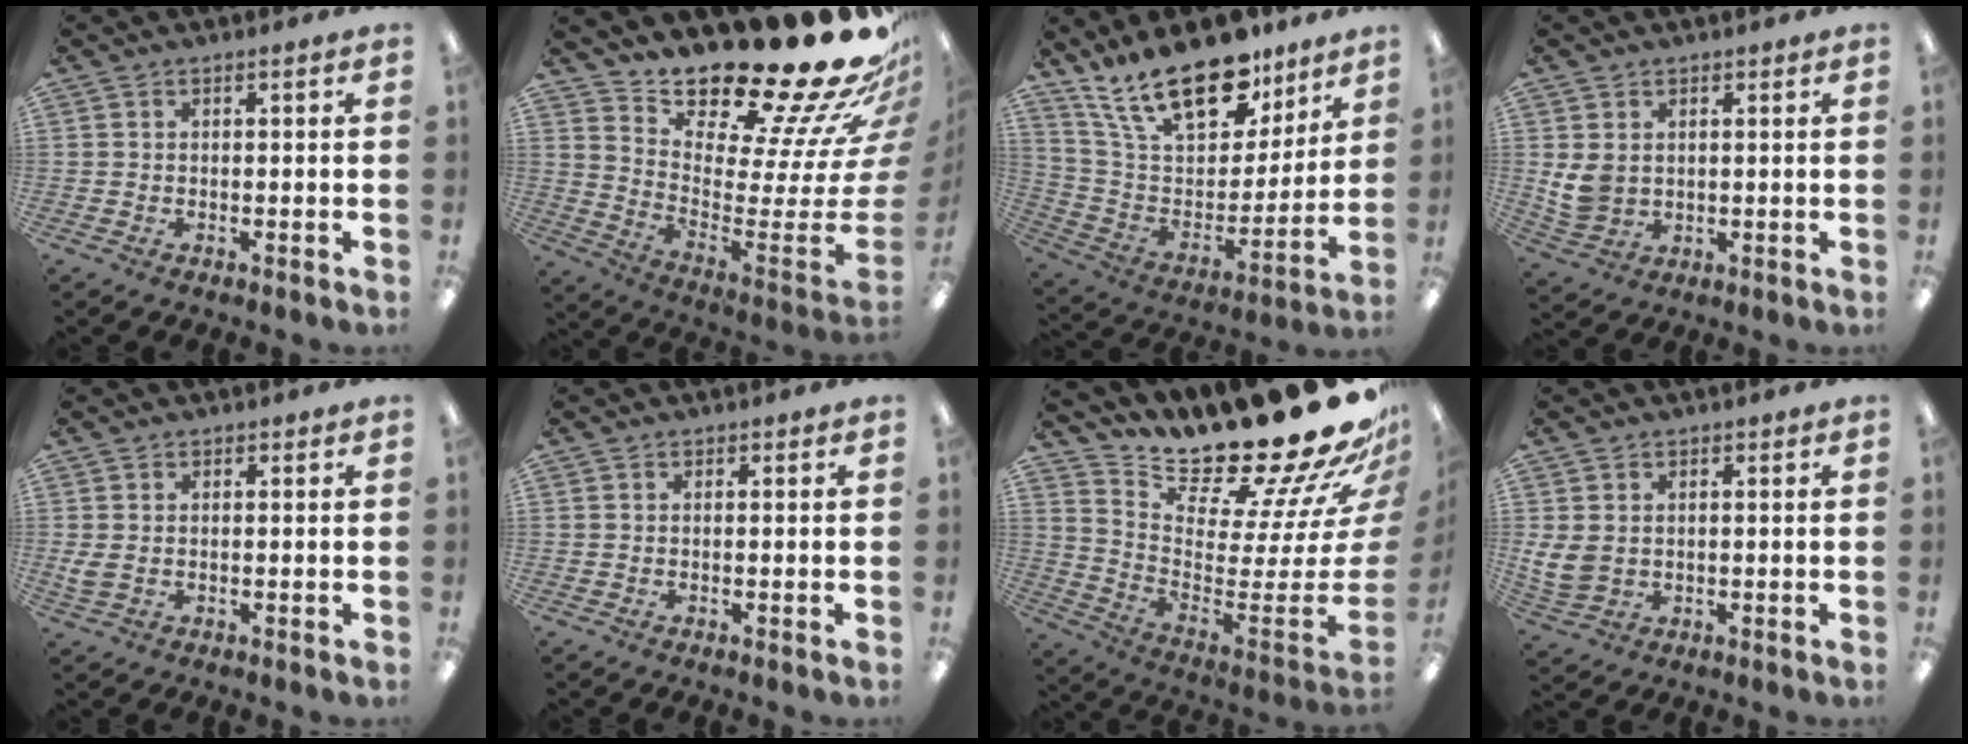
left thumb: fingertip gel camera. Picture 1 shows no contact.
{"total": 25.5, "force": [21.9, 5.7, 11.7], "torque": [-0.120, -0.209, 0.373]}
{"total": 24.0, "force": [16.7, 10.9, 13.4], "torque": [-0.244, -0.108, 0.298]}
{"total": 6.6, "force": [1.7, 5.6, 3.0], "torque": [-0.067, 0.002, 0.036]}
{"total": 2.6, "force": [0.5, 2.0, 1.5], "torque": [-0.011, -0.002, 0.007]}
{"total": 0.0}
{"total": 23.4, "force": [20.0, 4.9, 11.1], "torque": [-0.101, -0.208, 0.346]}
{"total": 6.2, "force": [1.4, 5.2, 3.0], "torque": [-0.064, 0.000, 0.031]}